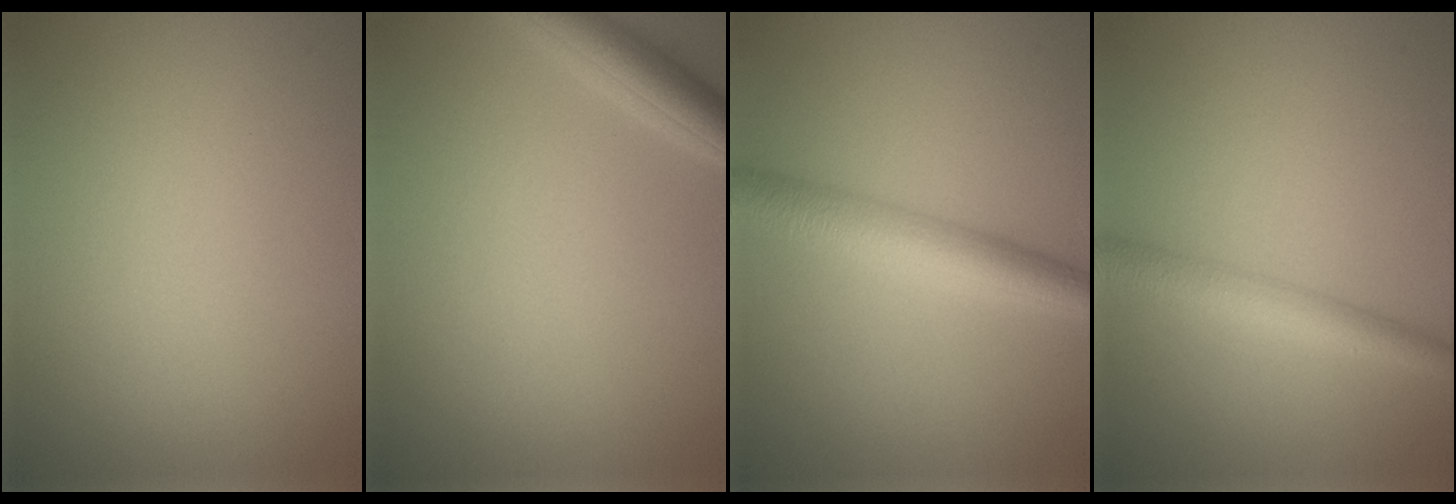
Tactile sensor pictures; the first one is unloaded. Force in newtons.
{"total": 3.4, "press": 3.4, "slide": 0.2}
{"total": 4.9, "press": 4.9, "slide": 0.1}
{"total": 3.5, "press": 3.5, "slide": 0.0}